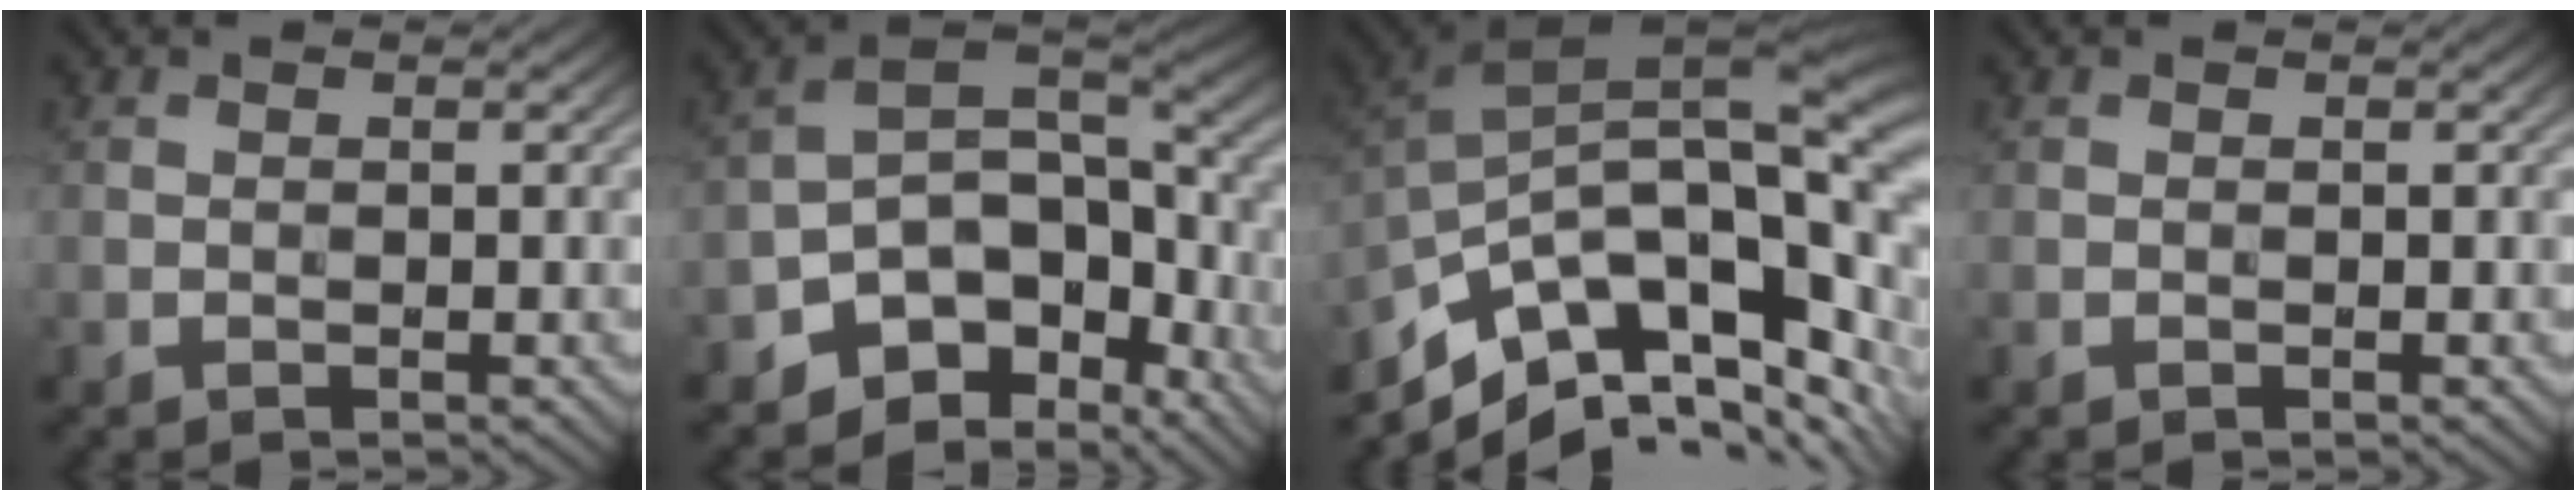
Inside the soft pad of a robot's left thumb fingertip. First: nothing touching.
{"total": 10.7, "force": [-5.8, 6.5, 6.2], "torque": [-0.104, -0.016, -0.109]}
{"total": 14.3, "force": [-4.7, 6.5, 11.8], "torque": [-0.224, -0.005, -0.083]}
{"total": 0.0}